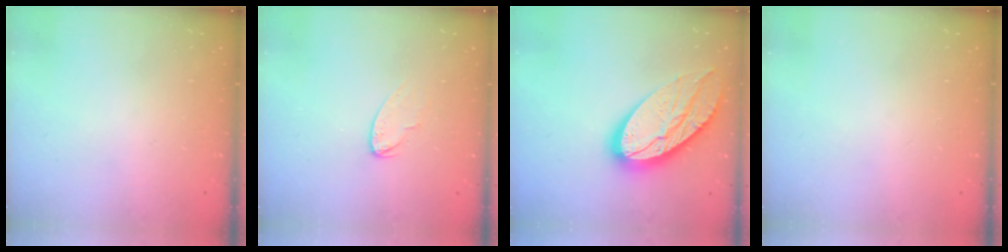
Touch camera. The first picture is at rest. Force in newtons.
{"total": 5.1, "press": 5.1, "slide": 0.4}
{"total": 19.3, "press": 19.2, "slide": 1.8}
{"total": 0.0}